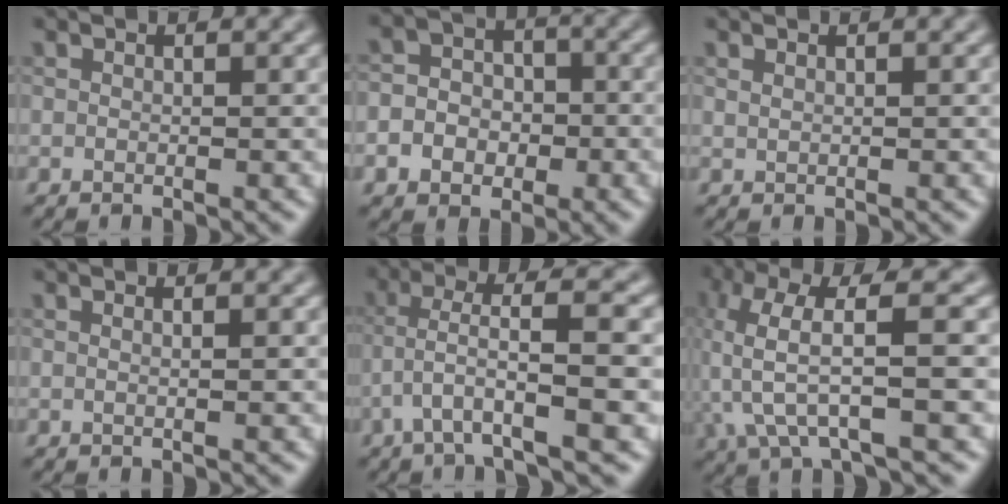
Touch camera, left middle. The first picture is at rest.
{"total": 5.5, "force": [-1.5, 4.8, 2.2], "torque": [-0.019, 0.002, -0.049]}
{"total": 0.8, "force": [0.7, 0.3, 0.3], "torque": [-0.012, -0.010, 0.007]}
{"total": 1.4, "force": [0.6, 0.7, 1.0], "torque": [-0.011, -0.008, -0.009]}
{"total": 5.7, "force": [-1.5, 0.8, 5.4], "torque": [-0.108, 0.010, -0.036]}
{"total": 6.8, "force": [-1.0, 1.9, 6.5], "torque": [-0.151, 0.004, -0.030]}